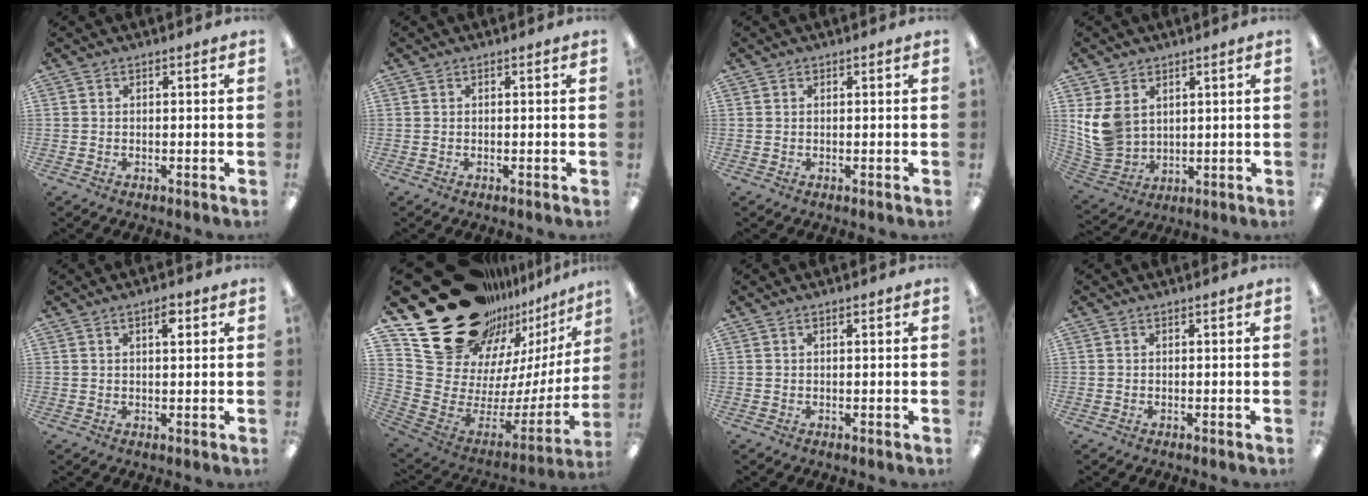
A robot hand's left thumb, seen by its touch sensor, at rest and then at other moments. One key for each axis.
{"total": 0.0}
{"total": 0.0}
{"total": 10.1, "fx": 3.2, "fy": 8.1, "fz": 5.0, "tx": -0.132, "ty": -0.006, "tz": 0.067}
{"total": 3.5, "fx": 1.9, "fy": 1.2, "fz": 2.7, "tx": -0.034, "ty": -0.005, "tz": 0.026}
{"total": 24.1, "fx": 17.6, "fy": 13.1, "fz": 10.1, "tx": -0.133, "ty": -0.153, "tz": 0.359}
{"total": 0.6, "fx": 0.3, "fy": 0.2, "fz": 0.5, "tx": -0.009, "ty": 0.001, "tz": 0.006}
{"total": 0.0}